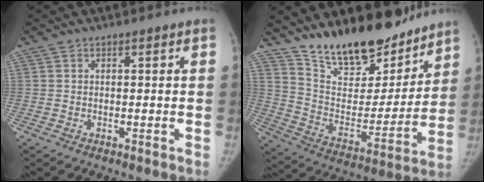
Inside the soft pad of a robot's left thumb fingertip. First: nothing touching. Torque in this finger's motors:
{"motor_torque": [0.41, 0.41, 1.39, -1.39, 0.10]}